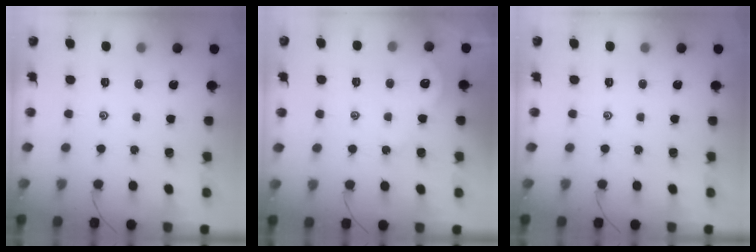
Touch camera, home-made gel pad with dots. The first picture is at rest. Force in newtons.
{"total": 1.7, "press": 1.7, "slide": 0.3}
{"total": 0.0}